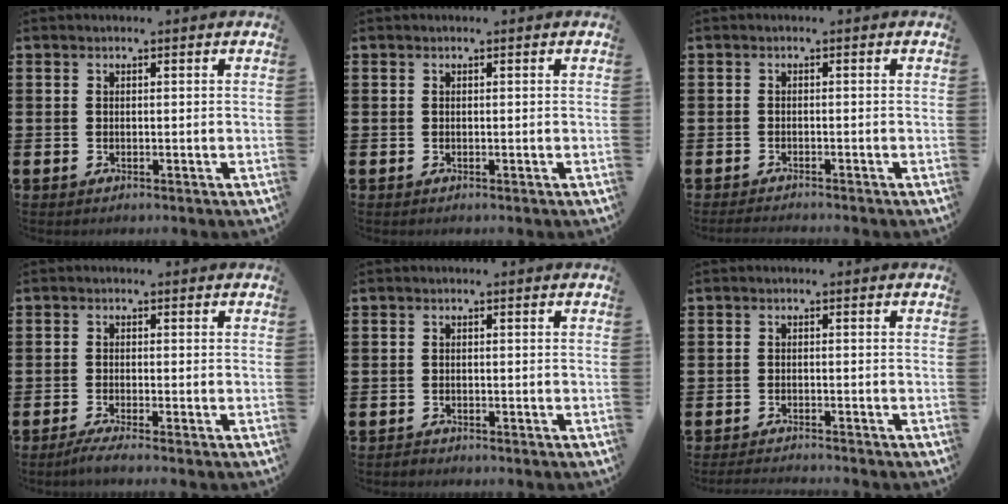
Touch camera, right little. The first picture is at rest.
{"total": 0.0}
{"total": 0.9, "force": [-0.9, 0.0, 0.3], "torque": [-0.004, -0.001, -0.018]}
{"total": 1.5, "force": [-1.0, 0.0, 1.1], "torque": [-0.018, -0.001, -0.019]}
{"total": 0.6, "force": [-0.5, 0.2, 0.0], "torque": [-0.001, -0.001, -0.012]}
{"total": 1.3, "force": [-1.3, -0.1, 0.3], "torque": [-0.005, 0.001, -0.026]}